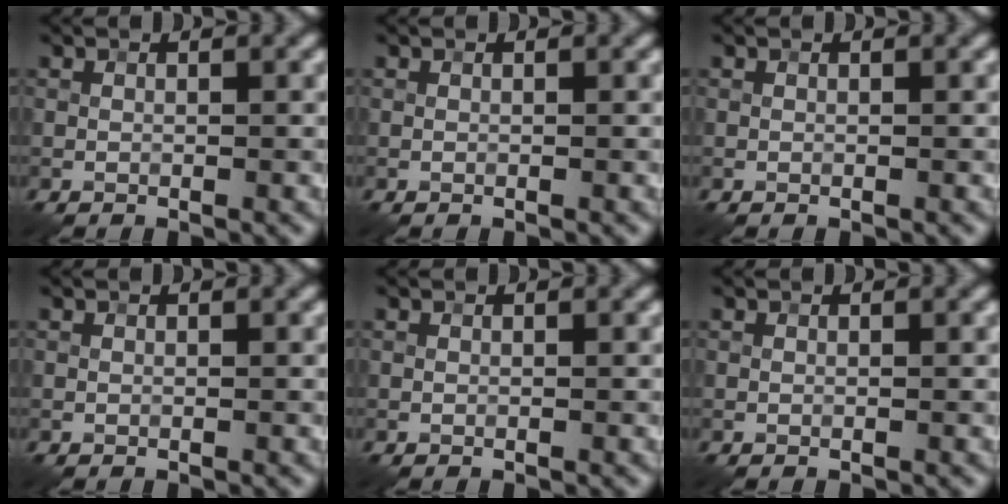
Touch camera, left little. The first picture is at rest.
{"total": 0.0}
{"total": 0.0}
{"total": 0.0}
{"total": 0.0}
{"total": 0.0}